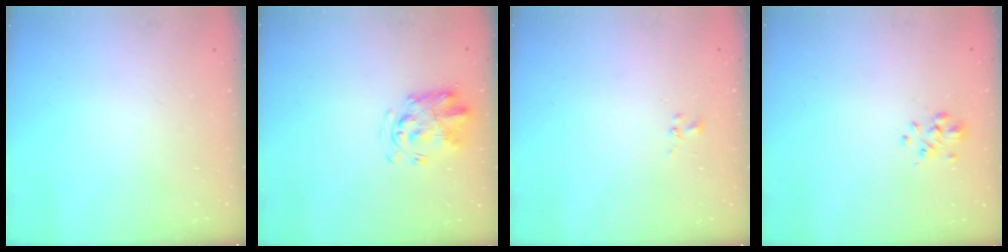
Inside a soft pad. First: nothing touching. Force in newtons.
{"total": 3.1, "press": 3.1, "slide": 0.6}
{"total": 0.8, "press": 0.8, "slide": 0.3}
{"total": 2.3, "press": 1.9, "slide": 1.2}